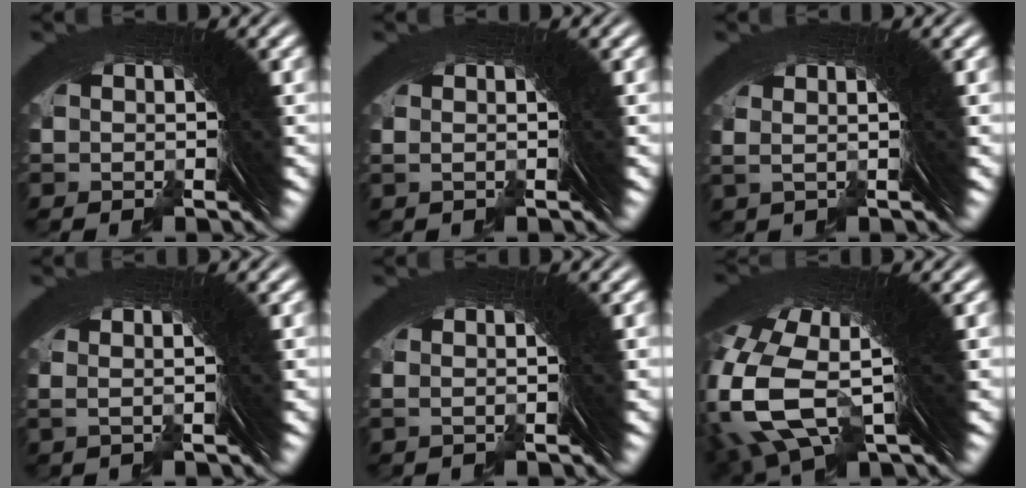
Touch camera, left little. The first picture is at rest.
{"total": 0.5, "force": [-0.1, -0.3, 0.4], "torque": [0.000, 0.007, -0.005]}
{"total": 1.8, "force": [0.4, 0.5, 1.6], "torque": [-0.029, 0.004, 0.005]}
{"total": 1.4, "force": [0.2, 0.3, 1.3], "torque": [-0.020, 0.005, 0.002]}
{"total": 0.7, "force": [0.0, -0.2, 0.7], "torque": [-0.006, 0.008, -0.003]}
{"total": 12.5, "force": [0.9, 8.7, 8.9], "torque": [-0.213, -0.031, 0.022]}